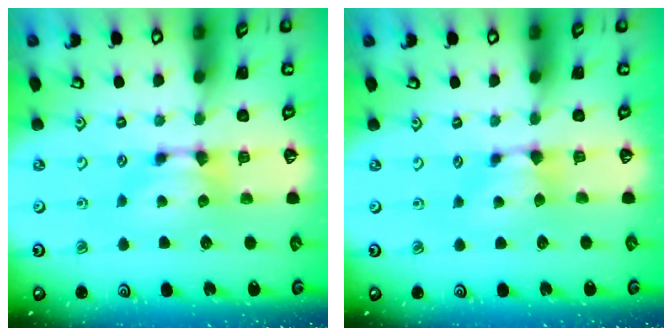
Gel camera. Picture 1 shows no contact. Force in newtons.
{"total": 0.9, "press": 0.7, "slide": 0.6}